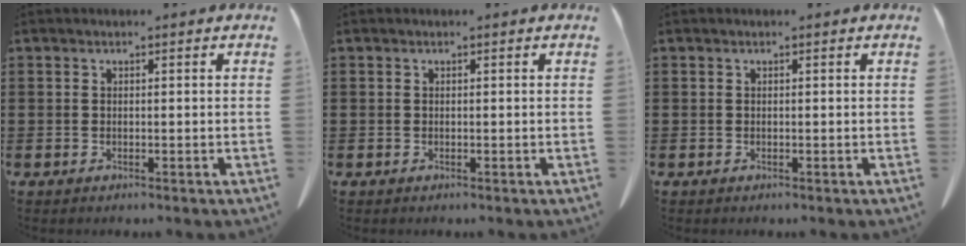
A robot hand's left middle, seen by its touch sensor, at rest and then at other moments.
{"total": 0.0}
{"total": 0.0}